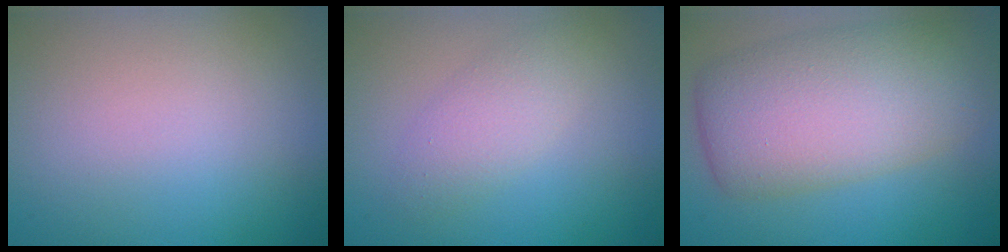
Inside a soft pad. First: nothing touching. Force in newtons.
{"total": 2.7, "press": 2.7, "slide": 0.2}
{"total": 7.9, "press": 7.9, "slide": 0.4}